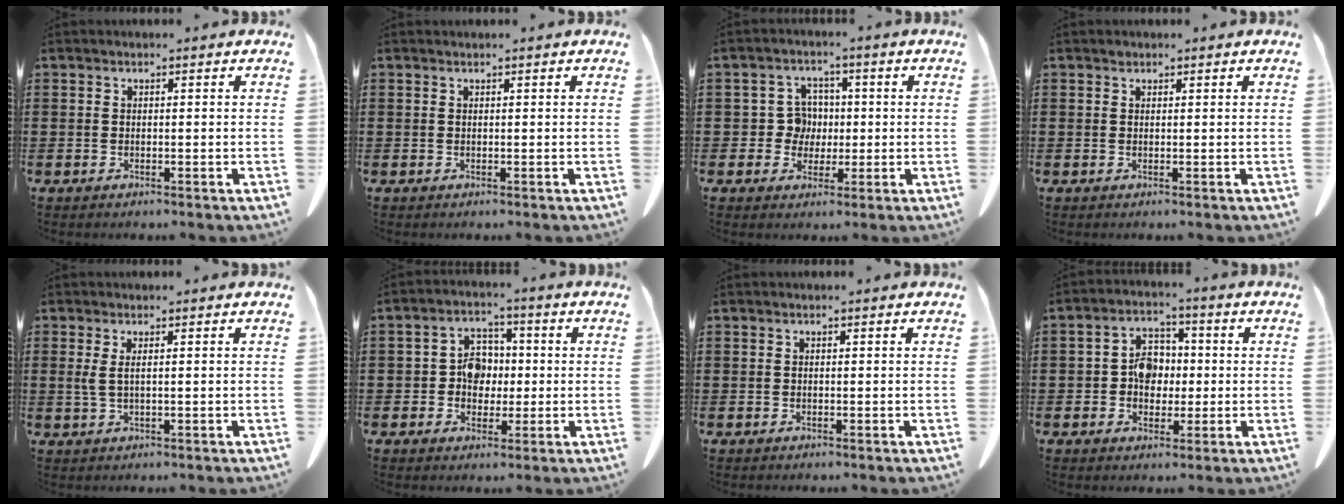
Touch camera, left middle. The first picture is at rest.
{"total": 0.0}
{"total": 5.1, "force": [0.1, 4.7, 1.8], "torque": [-0.044, 0.012, -0.001]}
{"total": 0.5, "force": [0.3, 0.4, 0.1], "torque": [-0.005, 0.002, 0.007]}
{"total": 1.8, "force": [0.4, 0.2, 1.7], "torque": [-0.045, -0.004, 0.006]}
{"total": 5.2, "force": [0.1, 4.6, 2.5], "torque": [-0.056, 0.012, -0.003]}
{"total": 0.0}
{"total": 5.7, "force": [-0.1, 4.6, 3.4], "torque": [-0.070, 0.013, -0.006]}